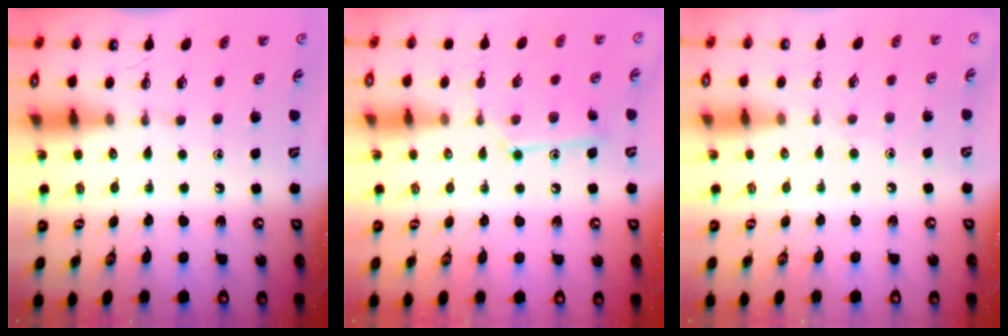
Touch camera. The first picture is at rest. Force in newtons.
{"total": 11.2, "press": 11.2, "slide": 0.8}
{"total": 4.5, "press": 4.5, "slide": 0.5}